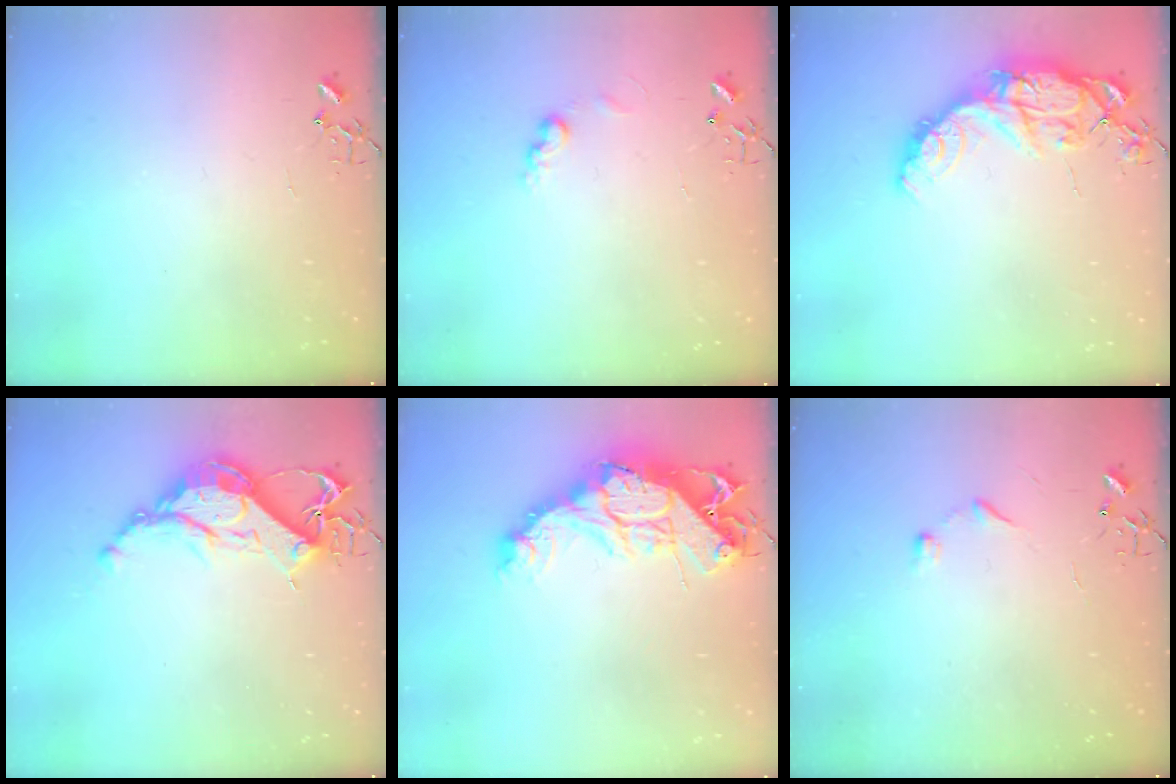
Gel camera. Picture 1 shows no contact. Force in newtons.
{"total": 6.4, "press": 6.4, "slide": 0.5}
{"total": 16.6, "press": 16.5, "slide": 1.3}
{"total": 13.8, "press": 13.8, "slide": 1.1}
{"total": 18.5, "press": 18.4, "slide": 2.0}
{"total": 6.7, "press": 6.7, "slide": 0.7}